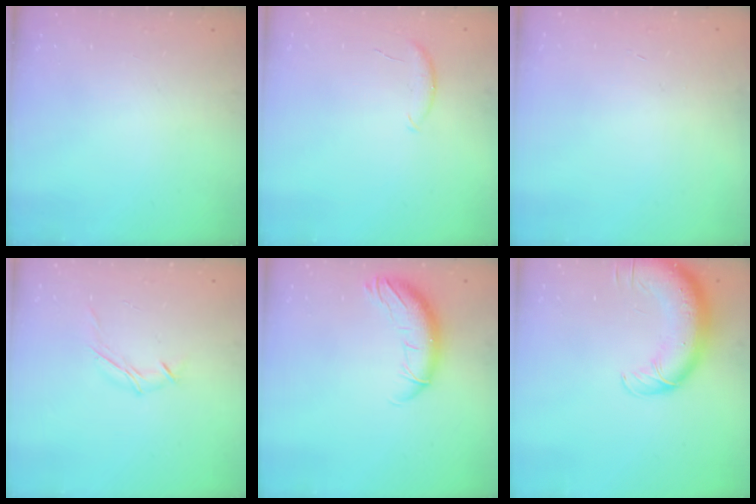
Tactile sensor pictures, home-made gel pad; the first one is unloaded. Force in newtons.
{"total": 5.5, "press": 5.5, "slide": 0.5}
{"total": 0.6, "press": 0.5, "slide": 0.2}
{"total": 5.7, "press": 5.6, "slide": 0.7}
{"total": 11.2, "press": 11.1, "slide": 1.7}
{"total": 13.5, "press": 13.0, "slide": 3.6}